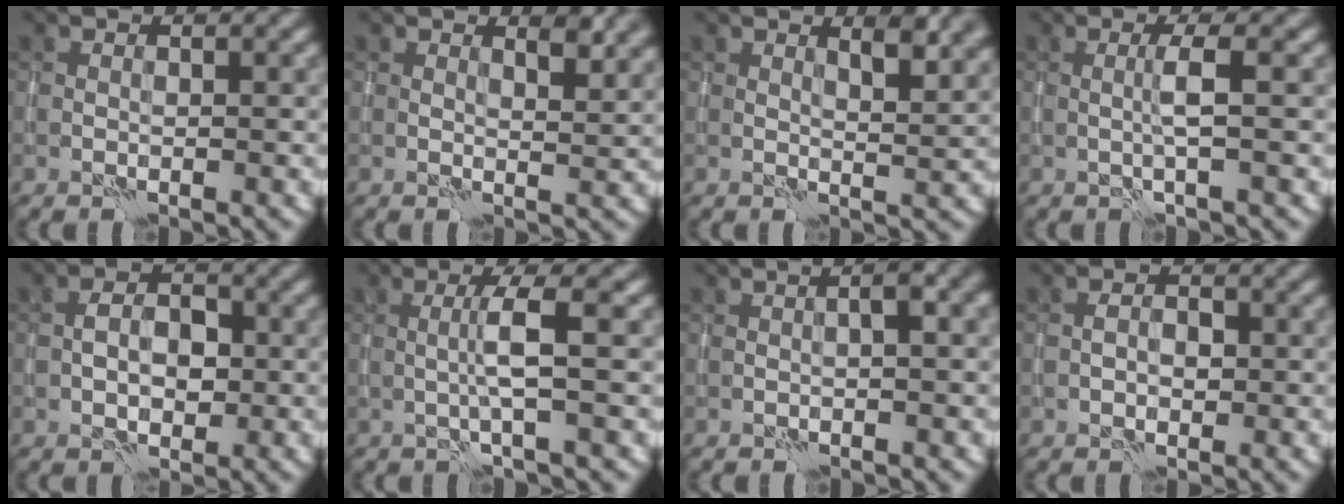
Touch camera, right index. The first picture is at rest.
{"total": 2.5, "force": [1.5, 0.7, 1.8], "torque": [-0.022, -0.003, 0.024]}
{"total": 3.7, "force": [1.9, 1.1, 3.0], "torque": [-0.041, -0.001, 0.028]}
{"total": 2.1, "force": [-0.2, 0.1, 2.1], "torque": [-0.041, 0.000, -0.004]}
{"total": 3.9, "force": [-0.6, 2.3, 3.1], "torque": [-0.050, 0.004, -0.011]}
{"total": 3.1, "force": [-0.1, 0.1, 3.1], "torque": [-0.059, 0.001, -0.002]}
{"total": 3.0, "force": [0.3, 0.7, 2.9], "torque": [-0.045, 0.011, 0.005]}
{"total": 2.4, "force": [-0.3, 1.5, 1.8], "torque": [-0.017, 0.000, -0.008]}